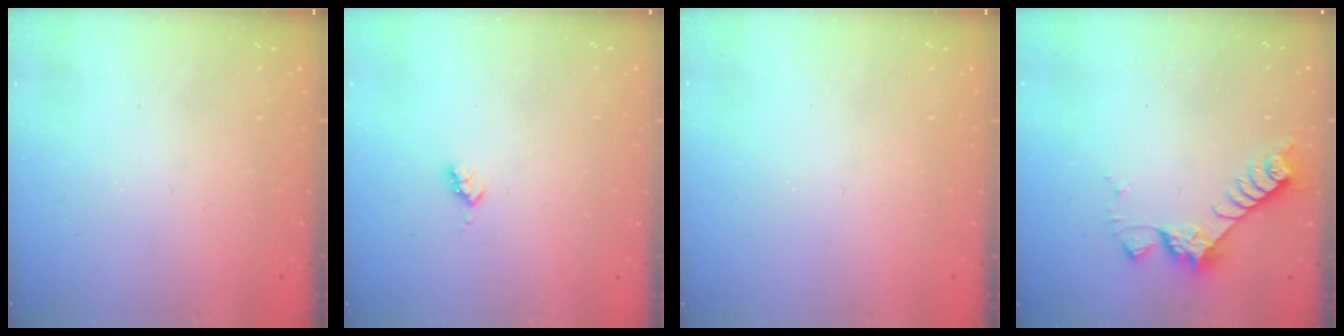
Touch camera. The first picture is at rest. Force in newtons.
{"total": 3.1, "press": 3.0, "slide": 0.5}
{"total": 0.0}
{"total": 7.0, "press": 7.0, "slide": 0.5}